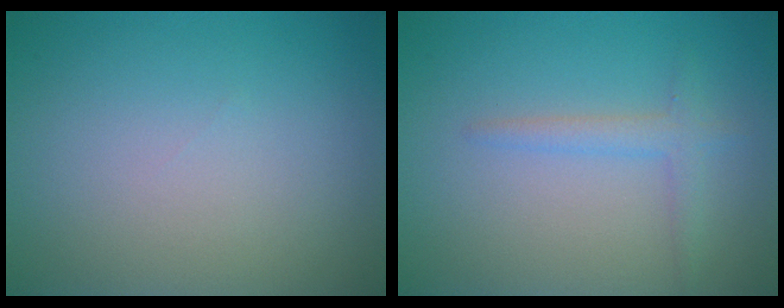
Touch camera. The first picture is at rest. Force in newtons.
{"total": 1.7, "press": 1.7, "slide": 0.1}